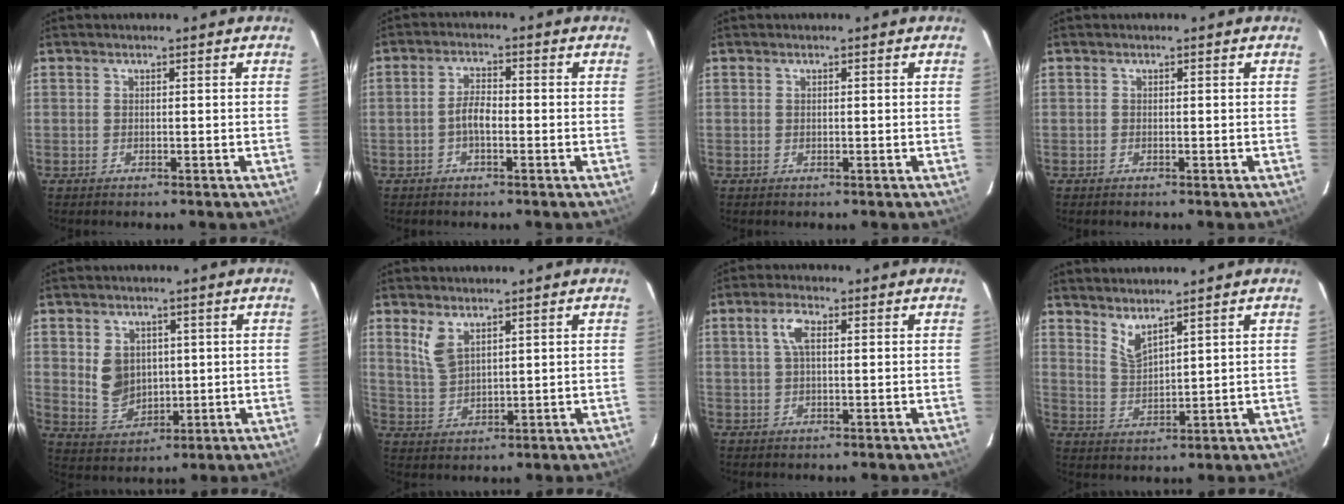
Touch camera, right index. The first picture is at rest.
{"total": 3.4, "force": [-1.2, 1.4, 2.9], "torque": [-0.061, 0.009, -0.023]}
{"total": 0.0}
{"total": 0.0}
{"total": 7.8, "force": [1.1, 6.4, 4.4], "torque": [-0.091, 0.002, 0.038]}
{"total": 5.4, "force": [3.3, 2.4, 3.5], "torque": [-0.072, -0.001, 0.072]}
{"total": 4.0, "force": [1.0, 1.6, 3.5], "torque": [-0.069, 0.009, 0.020]}
{"total": 4.5, "force": [3.8, 0.9, 2.3], "torque": [-0.044, -0.007, 0.075]}